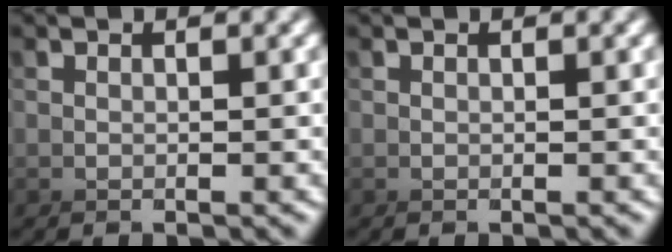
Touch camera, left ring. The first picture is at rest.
{"total": 0.0}